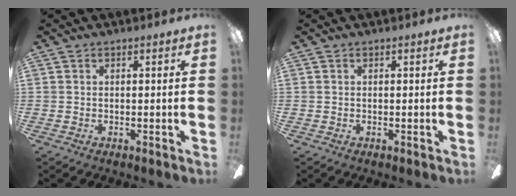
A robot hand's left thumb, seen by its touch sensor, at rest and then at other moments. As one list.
[{"total": 0.0}]